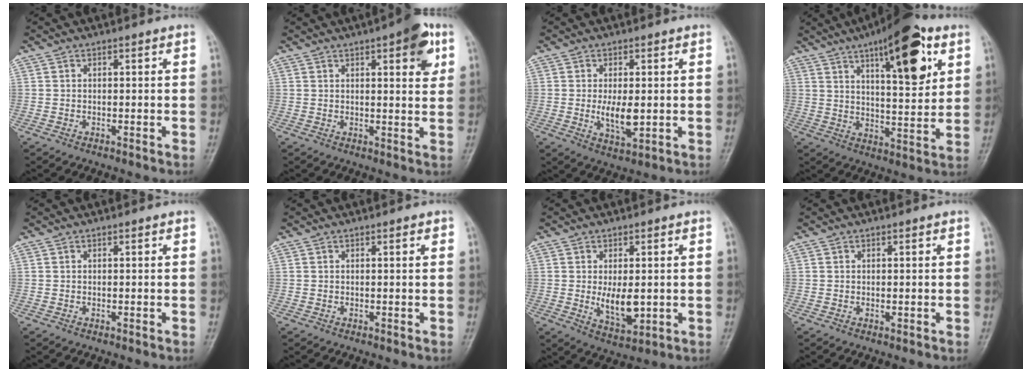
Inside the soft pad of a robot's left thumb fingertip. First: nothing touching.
{"total": 8.1, "force": [3.6, 2.5, 6.8], "torque": [-0.069, -0.009, 0.040]}
{"total": 6.3, "force": [-0.3, 2.7, 5.6], "torque": [-0.096, -0.015, 0.000]}
{"total": 18.1, "force": [8.5, 6.1, 14.8], "torque": [-0.186, -0.029, 0.126]}
{"total": 0.0}
{"total": 1.0, "force": [0.4, 0.3, 0.9], "torque": [-0.012, 0.001, 0.004]}
{"total": 7.7, "force": [-0.2, 3.9, 6.7], "torque": [-0.093, -0.016, 0.008]}
{"total": 1.0, "force": [0.2, 0.4, 0.9], "torque": [-0.013, -0.002, 0.006]}